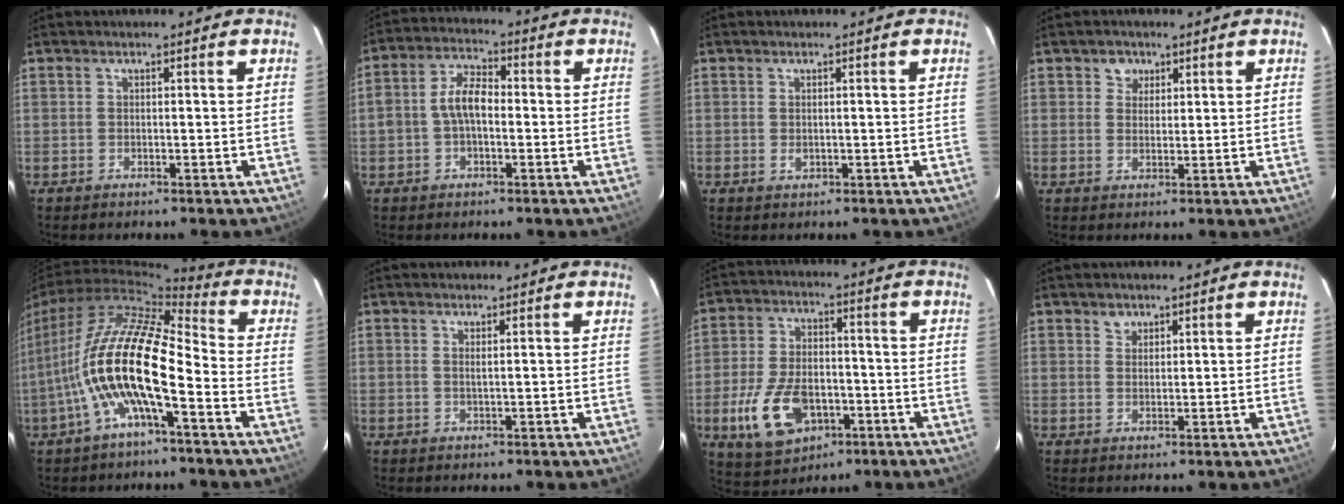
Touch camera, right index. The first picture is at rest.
{"total": 6.2, "force": [-0.8, 3.6, 5.0], "torque": [-0.100, 0.020, -0.015]}
{"total": 0.9, "force": [0.0, 0.6, 0.7], "torque": [-0.014, 0.001, 0.001]}
{"total": 3.0, "force": [1.4, 2.6, 0.3], "torque": [0.006, 0.010, 0.021]}
{"total": 15.8, "force": [-5.1, 4.2, 14.4], "torque": [-0.272, -0.003, -0.104]}
{"total": 0.7, "force": [0.3, -0.2, 0.6], "torque": [-0.013, -0.001, 0.005]}
{"total": 14.6, "force": [-5.3, 8.7, 10.4], "torque": [-0.232, -0.009, -0.082]}
{"total": 1.9, "force": [1.2, 1.4, 0.2], "torque": [0.004, 0.006, 0.021]}